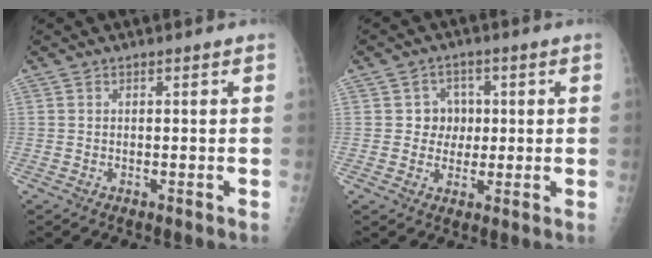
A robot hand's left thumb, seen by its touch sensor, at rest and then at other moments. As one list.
[{"total": 4.9, "force": [0.6, 4.6, 1.5], "torque": [0.015, 0.008, 0.004]}]